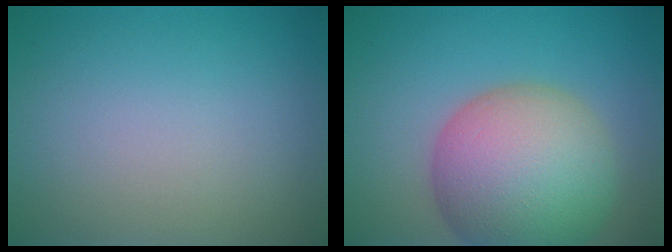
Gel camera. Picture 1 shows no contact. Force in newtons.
{"total": 11.4, "press": 11.4, "slide": 0.8}